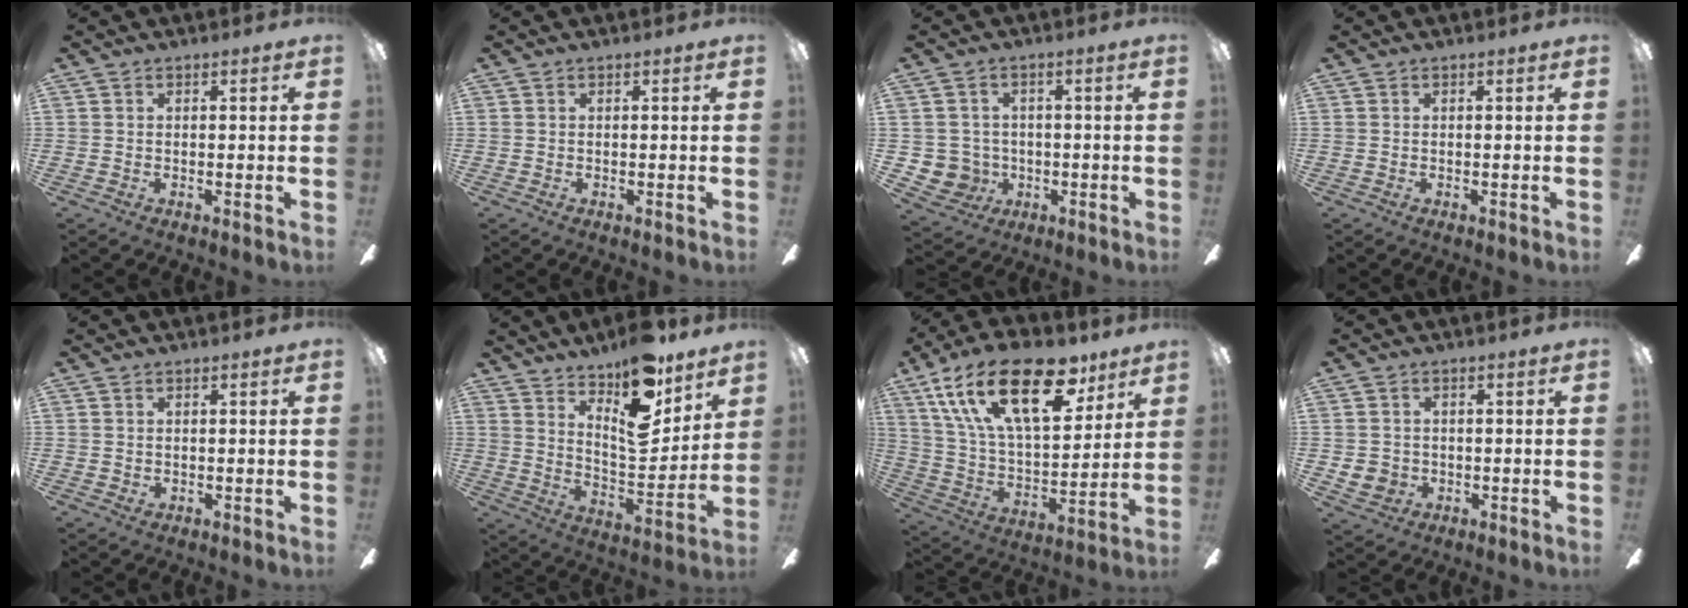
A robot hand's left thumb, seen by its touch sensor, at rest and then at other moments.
{"total": 0.0}
{"total": 5.6, "force": [0.0, 5.5, 0.6], "torque": [-0.034, -0.002, 0.005]}
{"total": 0.0}
{"total": 0.8, "force": [0.5, 0.6, 0.1], "torque": [-0.002, 0.003, 0.009]}
{"total": 15.4, "force": [11.4, 5.8, 8.6], "torque": [-0.119, -0.080, 0.196]}
{"total": 27.1, "force": [14.8, 12.9, 18.8], "torque": [-0.339, -0.069, 0.254]}
{"total": 3.6, "force": [-0.3, 3.5, 0.8], "torque": [-0.025, 0.005, -0.003]}